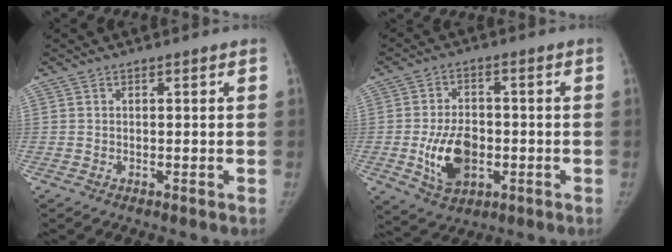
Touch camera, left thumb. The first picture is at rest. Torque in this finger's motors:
{"motor_torque": [0.58, 2.05, 0.72, -0.52, 0.03]}